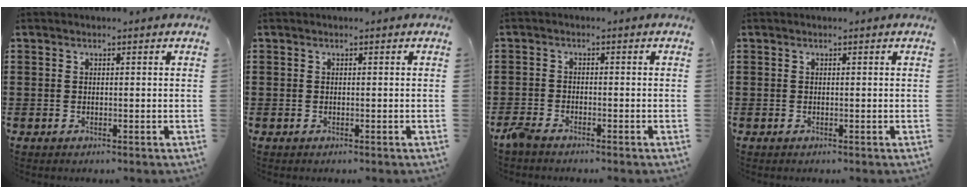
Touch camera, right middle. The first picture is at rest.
{"total": 0.0}
{"total": 2.1, "force": [-2.0, 0.3, 0.8], "torque": [-0.037, -0.004, -0.046]}
{"total": 0.0}